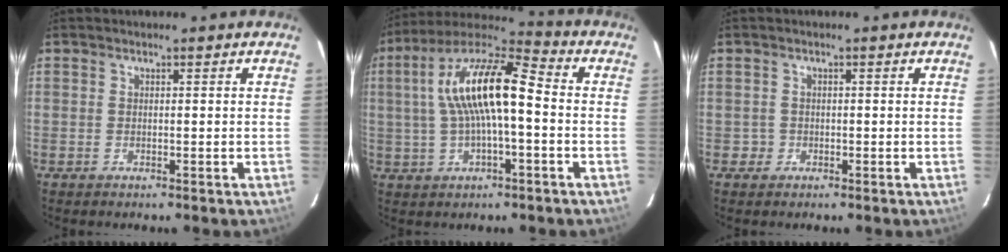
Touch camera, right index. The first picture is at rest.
{"total": 15.3, "force": [0.5, 4.4, 14.6], "torque": [-0.271, 0.024, 0.002]}
{"total": 1.6, "force": [-0.5, 1.5, -0.1], "torque": [0.006, 0.011, -0.004]}